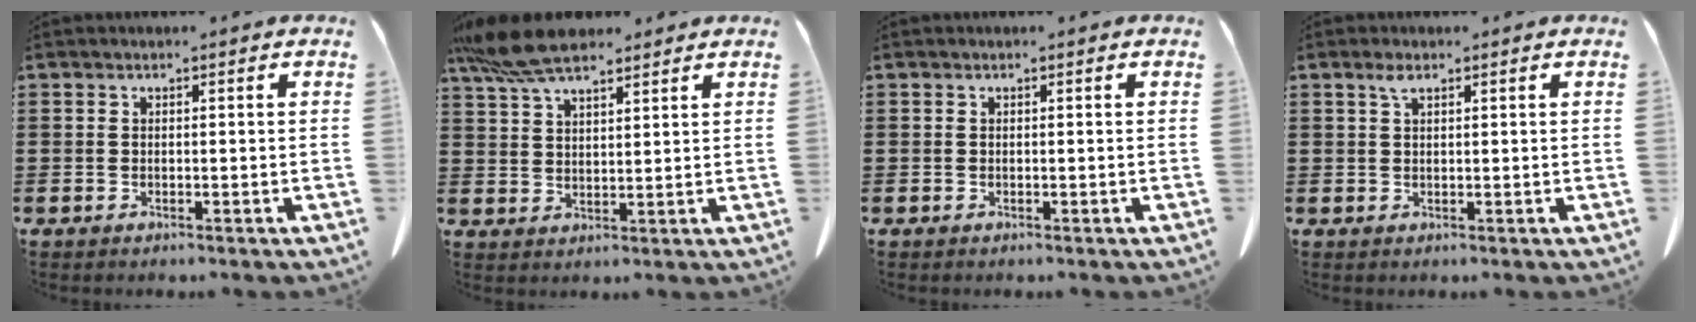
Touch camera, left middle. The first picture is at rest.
{"total": 8.1, "force": [6.5, 2.3, 4.2], "torque": [-0.102, -0.009, 0.125]}
{"total": 0.0}
{"total": 1.7, "force": [0.9, 0.5, 1.3], "torque": [-0.031, 0.000, 0.018]}